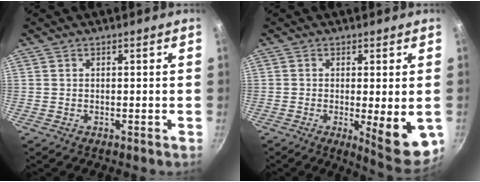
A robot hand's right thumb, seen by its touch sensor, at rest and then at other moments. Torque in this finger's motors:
{"motor_torque": [-0.22, 0.55, -0.02, 0.04, 0.06]}